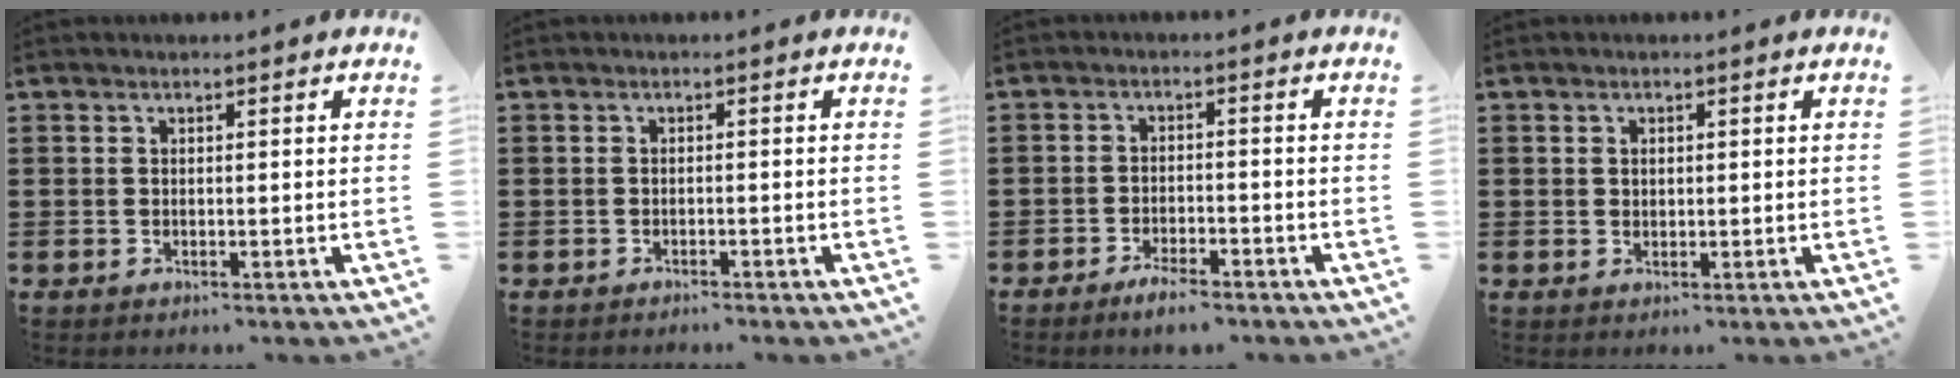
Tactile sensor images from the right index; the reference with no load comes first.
{"total": 1.0, "force": [-1.0, -0.3, 0.0], "torque": [-0.003, -0.002, -0.020]}
{"total": 3.1, "force": [-2.8, 0.2, 1.2], "torque": [-0.022, 0.004, -0.054]}
{"total": 0.7, "force": [0.2, 0.5, 0.4], "torque": [-0.011, 0.004, 0.005]}